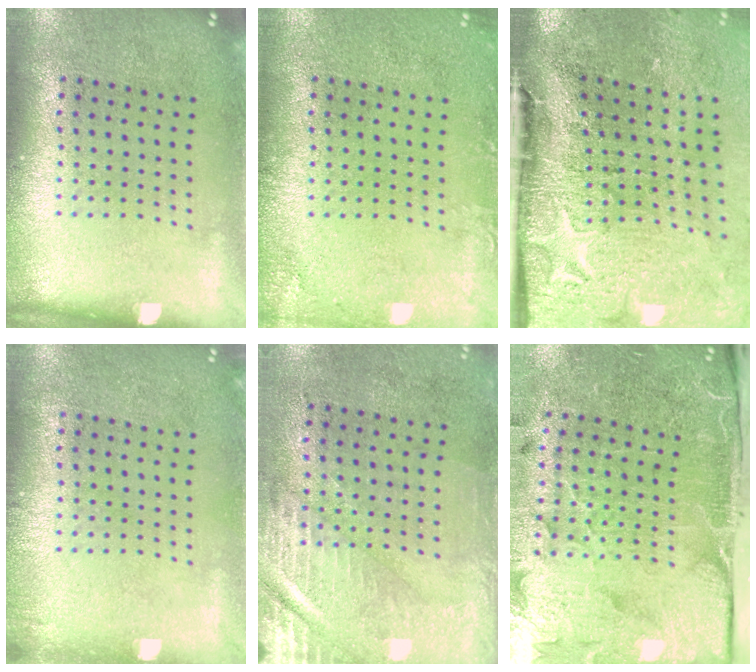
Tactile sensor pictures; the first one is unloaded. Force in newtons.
{"total": 1.5, "press": 1.5, "slide": 0.1}
{"total": 5.0, "press": 4.0, "slide": 3.0}
{"total": 0.6, "press": 0.6, "slide": 0.1}
{"total": 2.9, "press": 2.5, "slide": 1.5}
{"total": 5.2, "press": 4.0, "slide": 3.3}